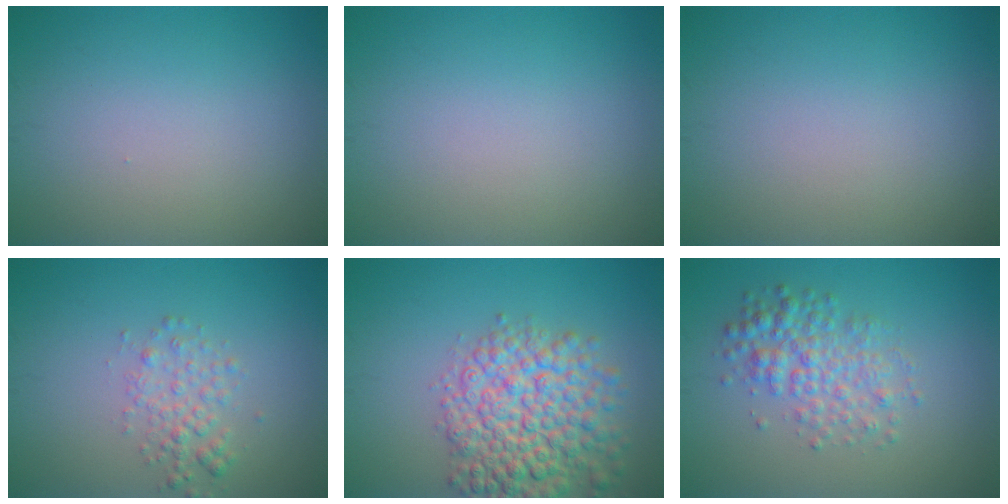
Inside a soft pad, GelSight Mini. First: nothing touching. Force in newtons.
{"total": 0.0}
{"total": 0.0}
{"total": 2.2, "press": 2.2, "slide": 0.1}
{"total": 8.2, "press": 8.2, "slide": 0.3}
{"total": 3.7, "press": 3.7, "slide": 0.0}